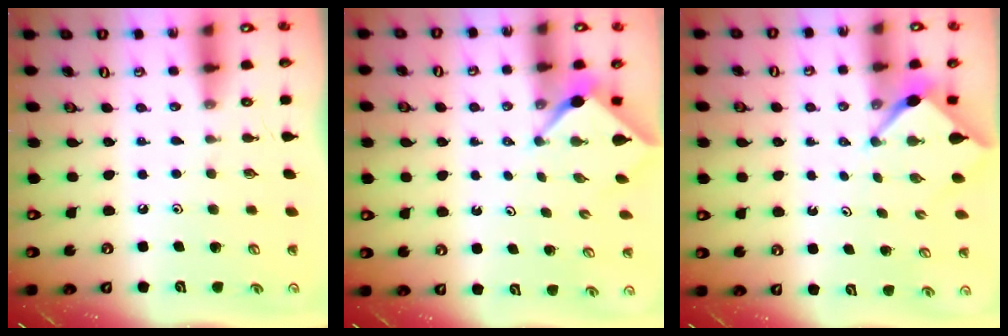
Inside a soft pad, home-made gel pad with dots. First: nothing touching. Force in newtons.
{"total": 2.5, "press": 2.5, "slide": 0.3}
{"total": 2.6, "press": 2.6, "slide": 0.3}